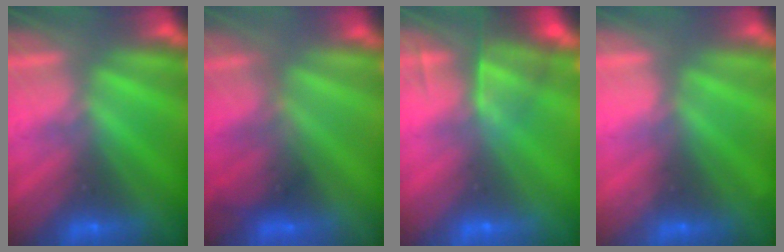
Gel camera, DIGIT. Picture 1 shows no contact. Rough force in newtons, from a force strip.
{"total": 4.6}
{"total": 5.6}
{"total": 2.3}